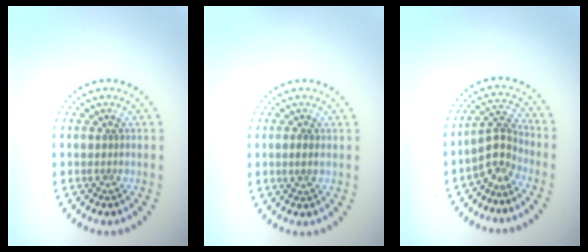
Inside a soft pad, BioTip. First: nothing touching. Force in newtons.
{"total": 0.7, "press": 0.6, "slide": 0.3}
{"total": 3.1, "press": 2.3, "slide": 2.0}